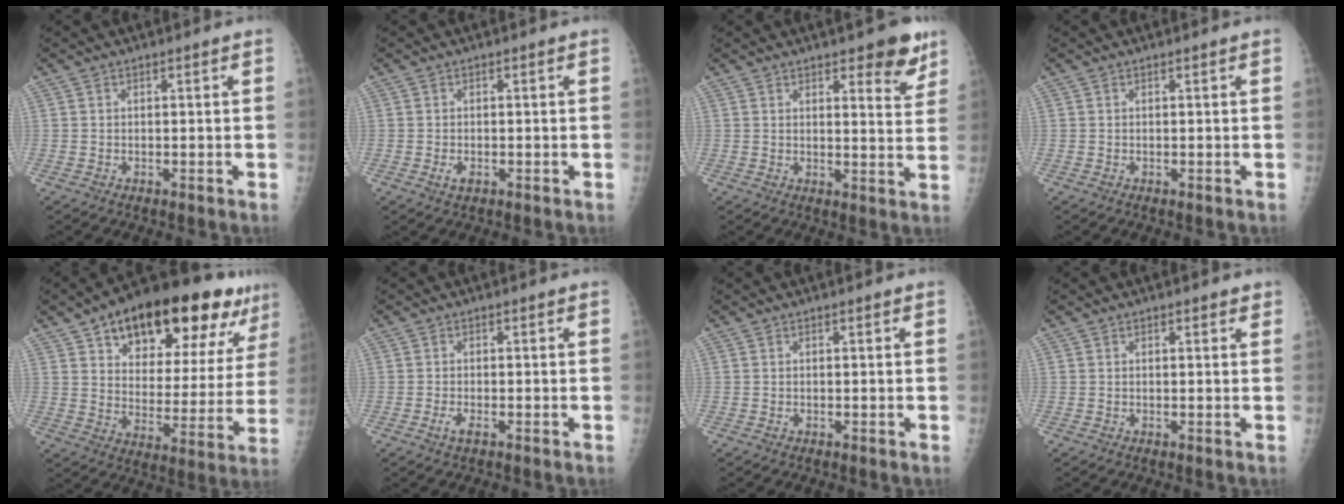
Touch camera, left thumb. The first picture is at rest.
{"total": 1.9, "force": [-0.7, 1.1, 1.4], "torque": [-0.026, 0.001, -0.011]}
{"total": 7.5, "force": [4.8, 2.6, 5.1], "torque": [-0.035, -0.028, 0.058]}
{"total": 0.0}
{"total": 27.1, "force": [16.2, 11.7, 18.3], "torque": [-0.229, -0.023, 0.240]}
{"total": 1.9, "force": [-0.9, 0.7, 1.6], "torque": [-0.036, 0.002, -0.019]}
{"total": 0.5, "force": [0.1, 0.3, 0.4], "torque": [-0.005, 0.004, 0.003]}
{"total": 1.4, "force": [0.9, 0.7, 0.9], "torque": [-0.003, -0.002, 0.008]}